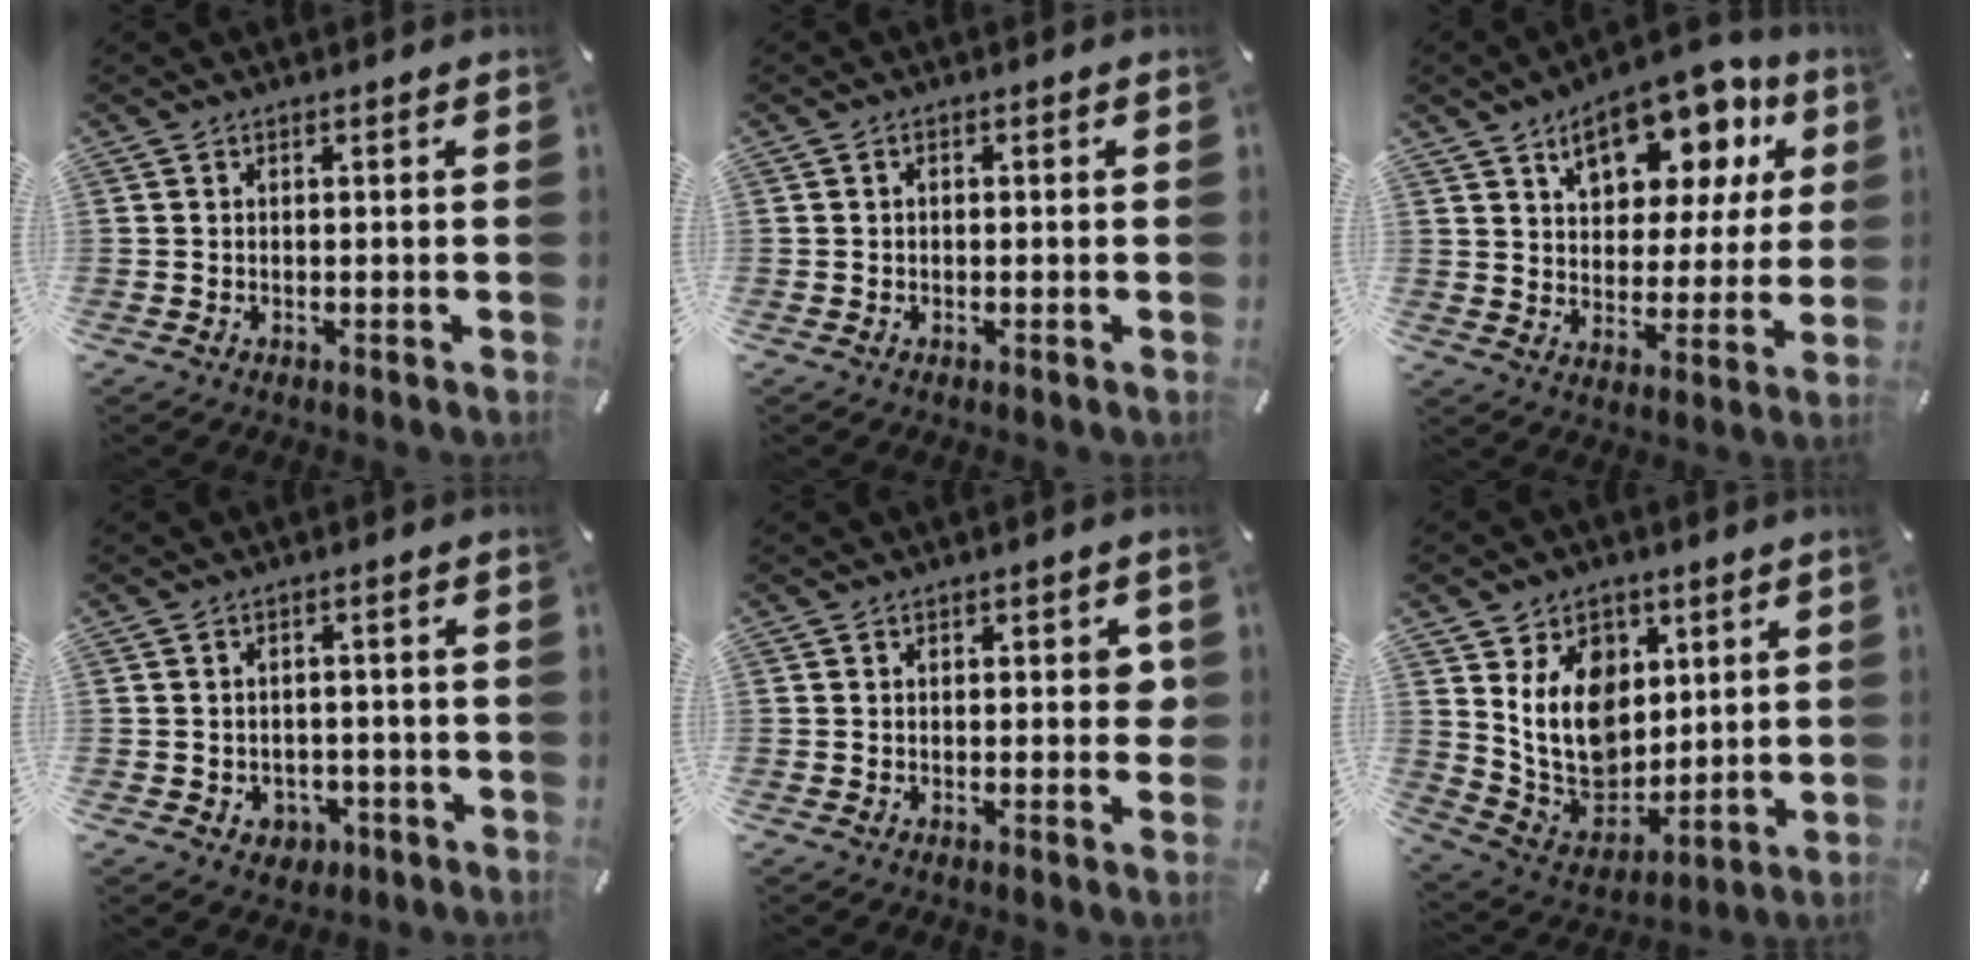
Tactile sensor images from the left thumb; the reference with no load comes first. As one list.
[{"total": 0.8, "force": [0.0, 0.6, 0.5], "torque": [-0.010, 0.003, -0.002]}, {"total": 16.4, "force": [9.9, 9.2, 9.2], "torque": [-0.136, -0.051, 0.170]}, {"total": 3.7, "force": [-1.0, 3.4, 1.2], "torque": [-0.007, 0.000, -0.019]}, {"total": 3.0, "force": [0.4, 1.6, 2.5], "torque": [-0.034, 0.001, 0.002]}, {"total": 15.6, "force": [4.6, 12.5, 8.1], "torque": [-0.169, -0.029, 0.093]}]